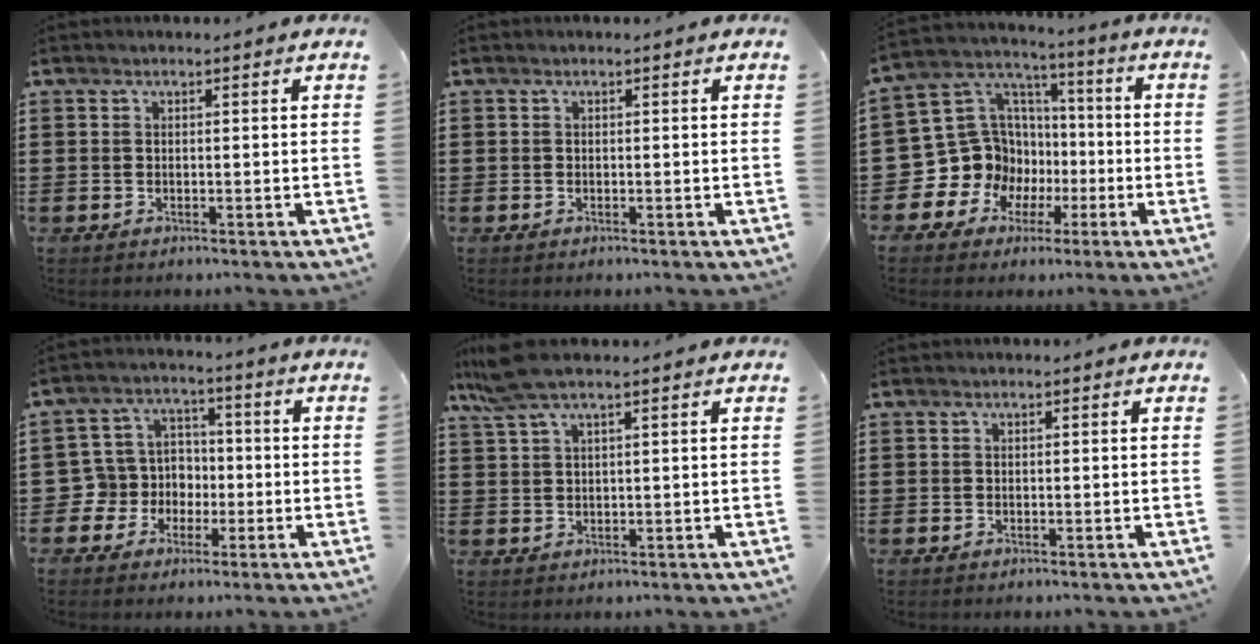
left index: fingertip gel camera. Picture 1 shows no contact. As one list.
[{"total": 0.0}, {"total": 13.0, "force": [-2.5, 12.3, 3.2], "torque": [-0.110, -0.019, -0.024]}, {"total": 6.5, "force": [-1.1, 6.3, 0.9], "torque": [-0.068, -0.004, -0.024]}, {"total": 5.1, "force": [3.3, 0.6, 3.8], "torque": [-0.096, -0.001, 0.055]}, {"total": 0.0}]